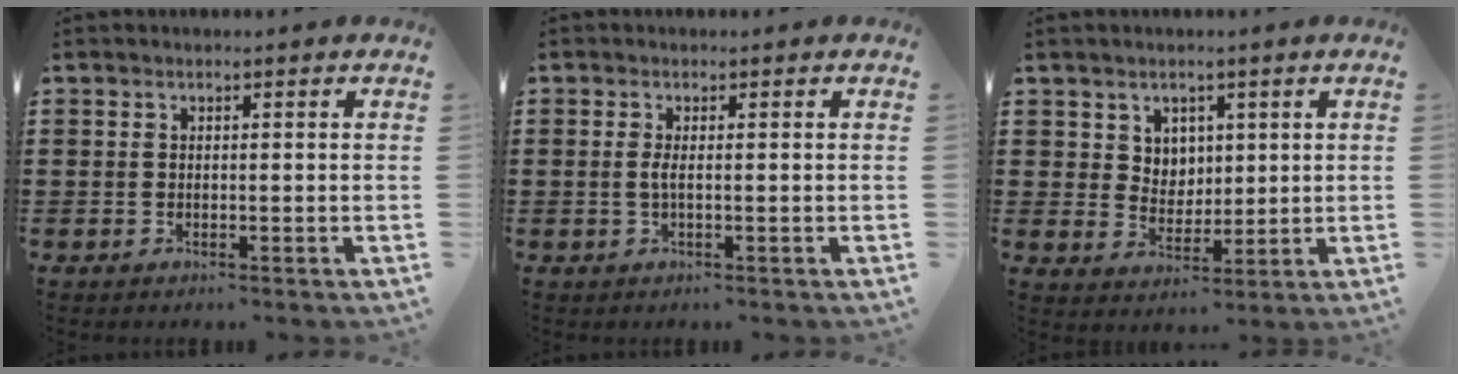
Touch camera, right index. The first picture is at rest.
{"total": 1.4, "force": [-0.1, 0.1, 1.4], "torque": [-0.037, -0.005, -0.005]}
{"total": 4.3, "force": [2.4, 3.6, 0.5], "torque": [-0.021, 0.004, 0.042]}